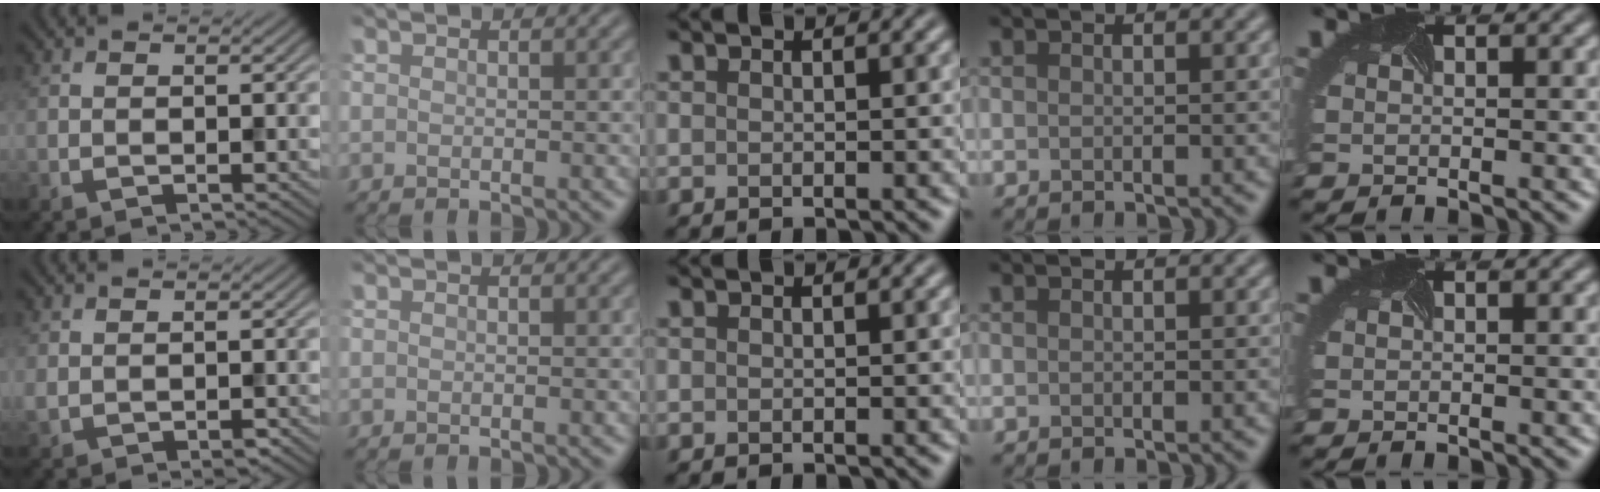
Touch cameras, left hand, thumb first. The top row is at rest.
{"thumb": {"total": 1.5, "force": [-0.1, 1.0, 1.1], "torque": [-0.029, -0.008, 0.004]}}